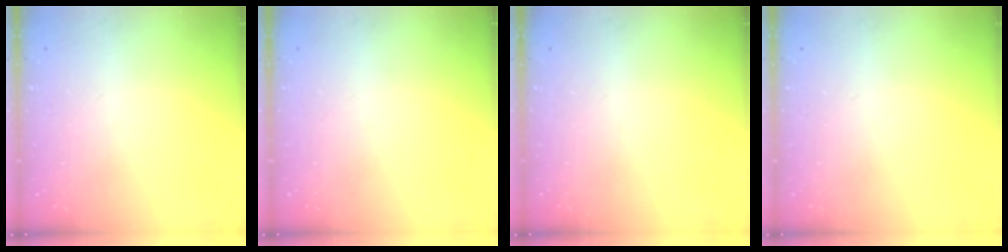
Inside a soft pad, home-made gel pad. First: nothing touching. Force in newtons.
{"total": 0.0}
{"total": 0.0}
{"total": 0.0}